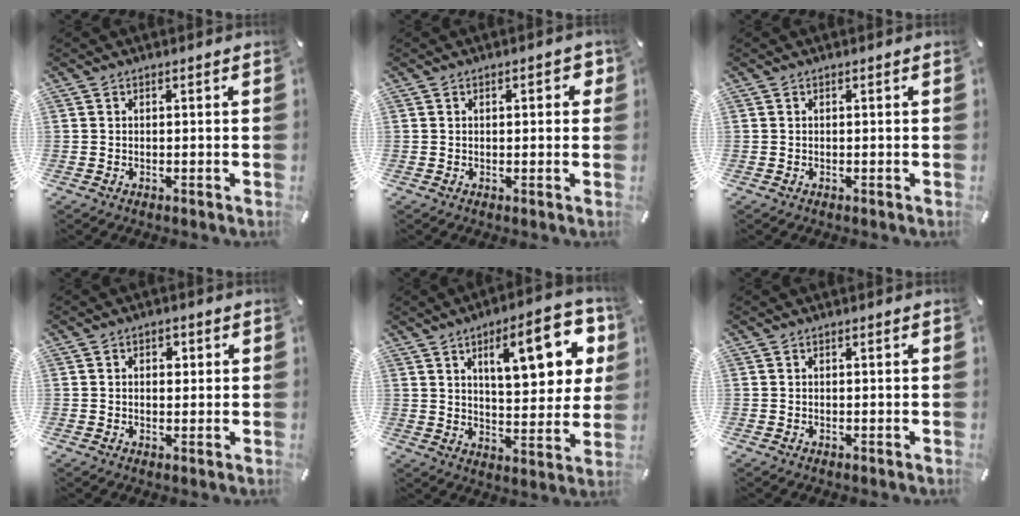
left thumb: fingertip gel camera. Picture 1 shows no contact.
{"total": 2.5, "force": [0.3, 1.3, 2.1], "torque": [-0.026, 0.004, 0.000]}
{"total": 0.0}
{"total": 2.6, "force": [0.4, 1.9, 1.7], "torque": [-0.013, -0.001, -0.002]}
{"total": 18.0, "force": [7.4, 7.3, 14.7], "torque": [-0.204, -0.018, 0.112]}
{"total": 0.0}